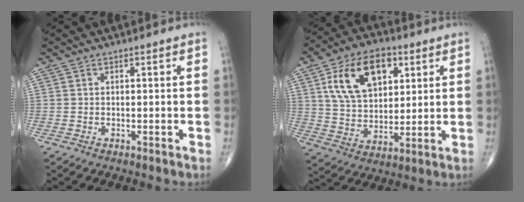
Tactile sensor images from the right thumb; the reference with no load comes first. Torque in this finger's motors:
{"motor_torque": [1.51, 2.17, 0.13, 0.06, 0.27]}